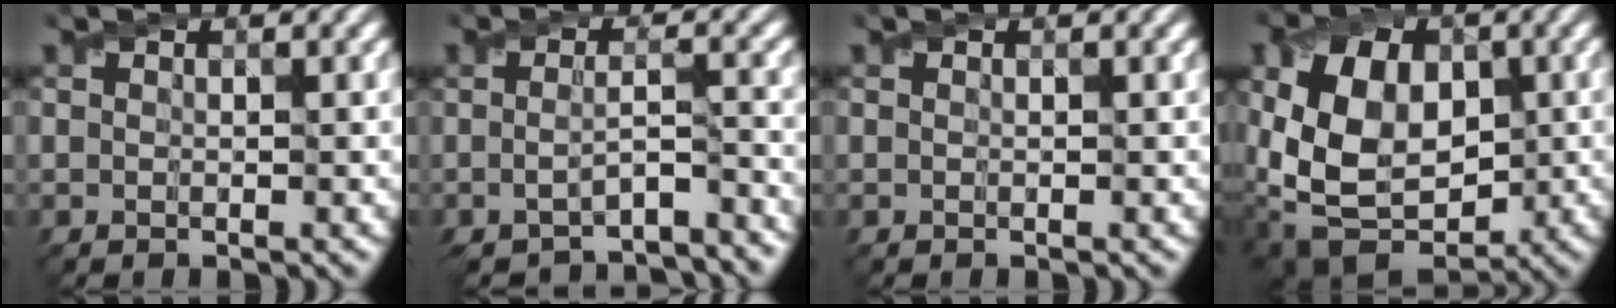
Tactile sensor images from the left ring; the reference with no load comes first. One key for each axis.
{"total": 4.8, "fx": -3.7, "fy": 0.9, "fz": 3.0, "tx": -0.053, "ty": -0.015, "tz": -0.055}
{"total": 0.0}
{"total": 12.0, "fx": -0.7, "fy": 8.6, "fz": 8.4, "tx": -0.161, "ty": -0.007, "tz": -0.015}